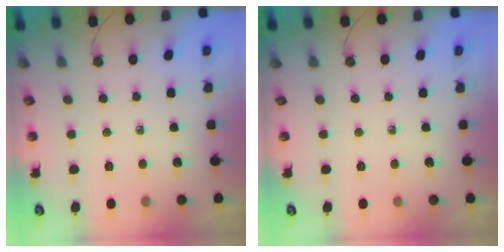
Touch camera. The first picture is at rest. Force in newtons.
{"total": 0.0}